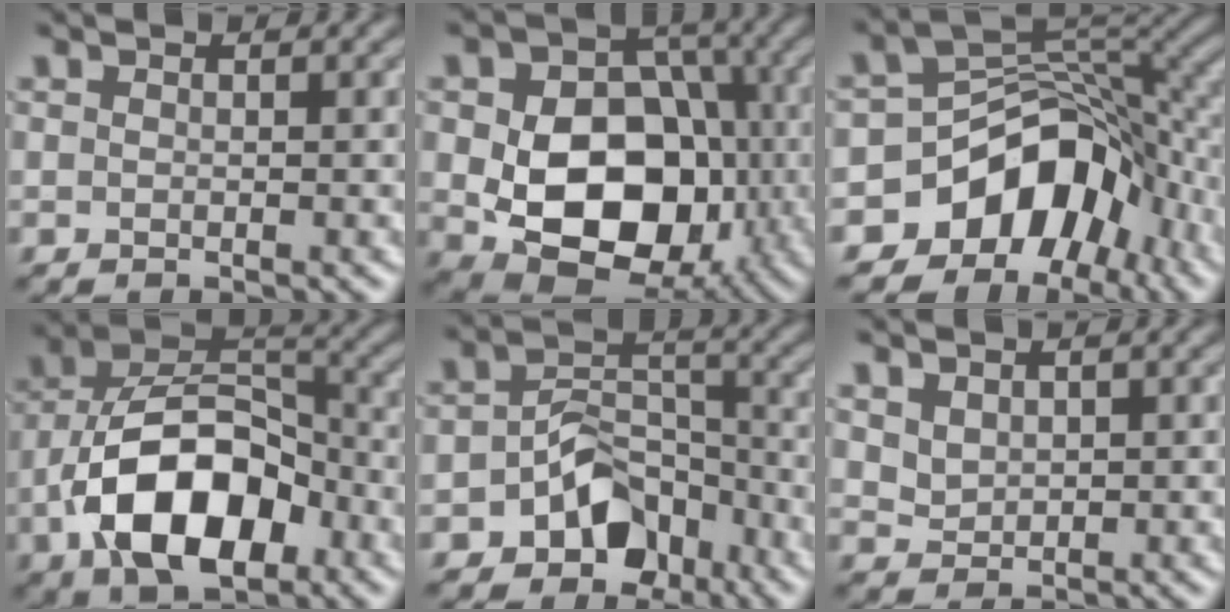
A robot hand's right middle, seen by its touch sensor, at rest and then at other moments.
{"total": 12.2, "force": [-1.6, 8.6, 8.5], "torque": [-0.134, -0.015, -0.027]}
{"total": 10.0, "force": [-5.3, 6.7, 5.1], "torque": [-0.064, 0.005, -0.105]}
{"total": 11.7, "force": [-4.2, 6.7, 8.7], "torque": [-0.162, 0.006, -0.082]}
{"total": 6.0, "force": [-3.1, 4.1, 3.1], "torque": [-0.039, -0.001, -0.056]}
{"total": 1.8, "force": [1.0, 1.2, 0.8], "torque": [-0.018, -0.004, 0.024]}